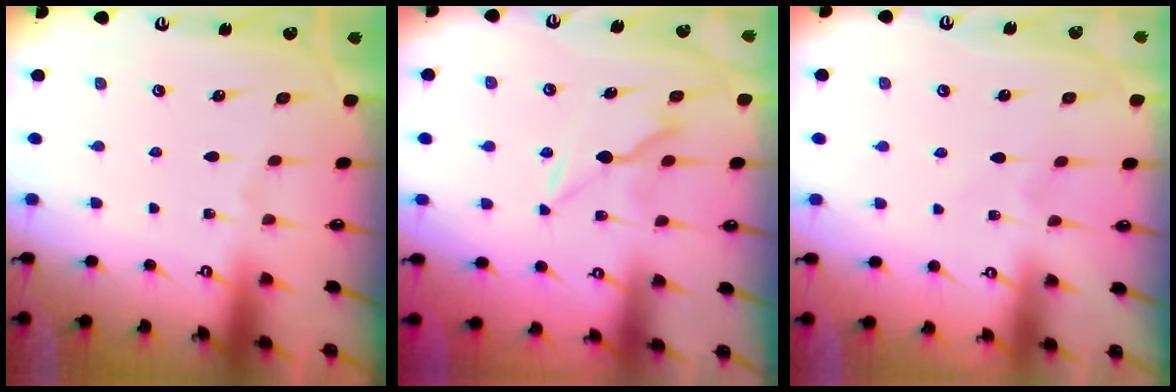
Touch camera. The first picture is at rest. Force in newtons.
{"total": 6.1, "press": 6.1, "slide": 0.7}
{"total": 3.0, "press": 3.0, "slide": 0.3}